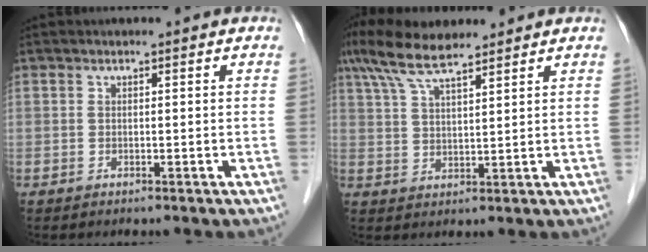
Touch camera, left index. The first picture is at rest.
{"total": 8.5, "force": [6.7, 1.3, 5.1], "torque": [-0.104, 0.031, 0.122]}